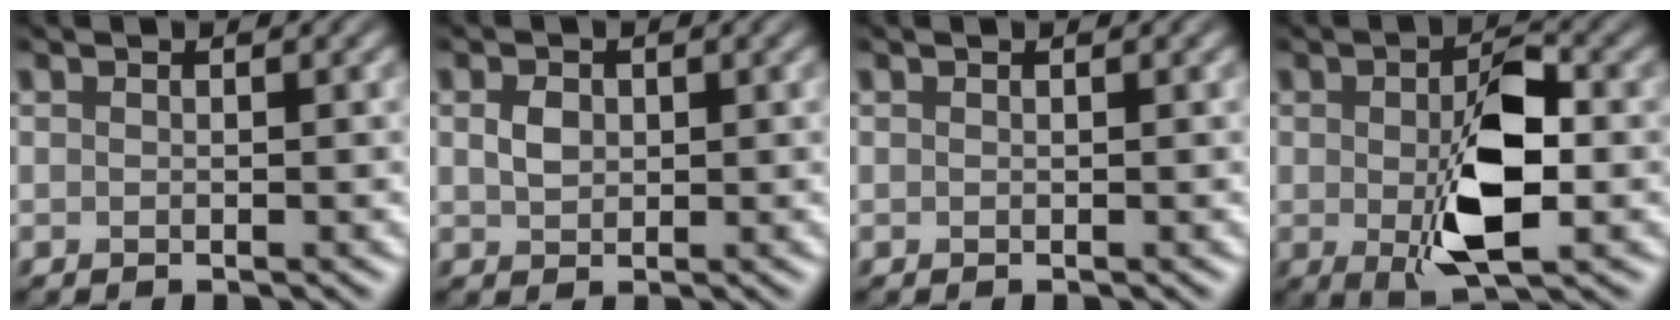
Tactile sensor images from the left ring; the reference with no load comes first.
{"total": 1.4, "force": [0.2, 1.2, 0.8], "torque": [-0.021, 0.002, 0.003]}
{"total": 0.0}
{"total": 7.4, "force": [-1.1, 3.4, 6.4], "torque": [-0.120, -0.006, -0.016]}